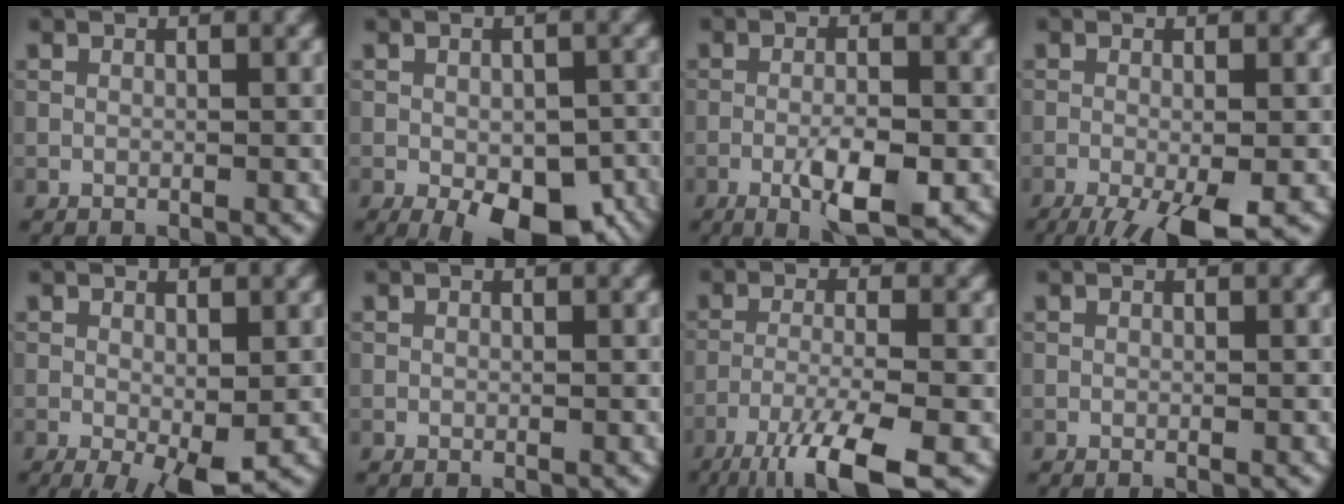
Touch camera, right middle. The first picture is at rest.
{"total": 9.7, "force": [-4.7, 4.5, 7.2], "torque": [-0.107, -0.024, -0.053]}
{"total": 4.6, "force": [-1.8, 1.0, 4.1], "torque": [-0.072, -0.001, -0.030]}
{"total": 6.4, "force": [-3.7, 1.5, 5.0], "torque": [-0.079, -0.011, -0.062]}
{"total": 3.0, "force": [-0.7, 0.8, 2.8], "torque": [-0.044, -0.014, -0.008]}
{"total": 0.0}
{"total": 7.9, "force": [-5.1, 1.4, 5.9], "torque": [-0.098, -0.009, -0.101]}
{"total": 0.0}